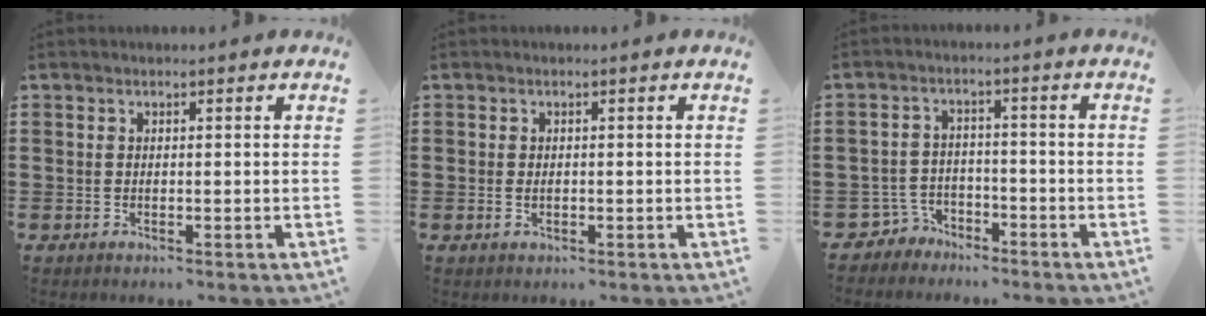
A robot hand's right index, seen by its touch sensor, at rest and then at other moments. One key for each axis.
{"total": 0.8, "fx": 0.0, "fy": 0.3, "fz": 0.8, "tx": -0.017, "ty": -0.001, "tz": 0.000}
{"total": 3.6, "fx": -3.0, "fy": 1.8, "fz": 0.2, "tx": -0.031, "ty": 0.002, "tz": -0.069}